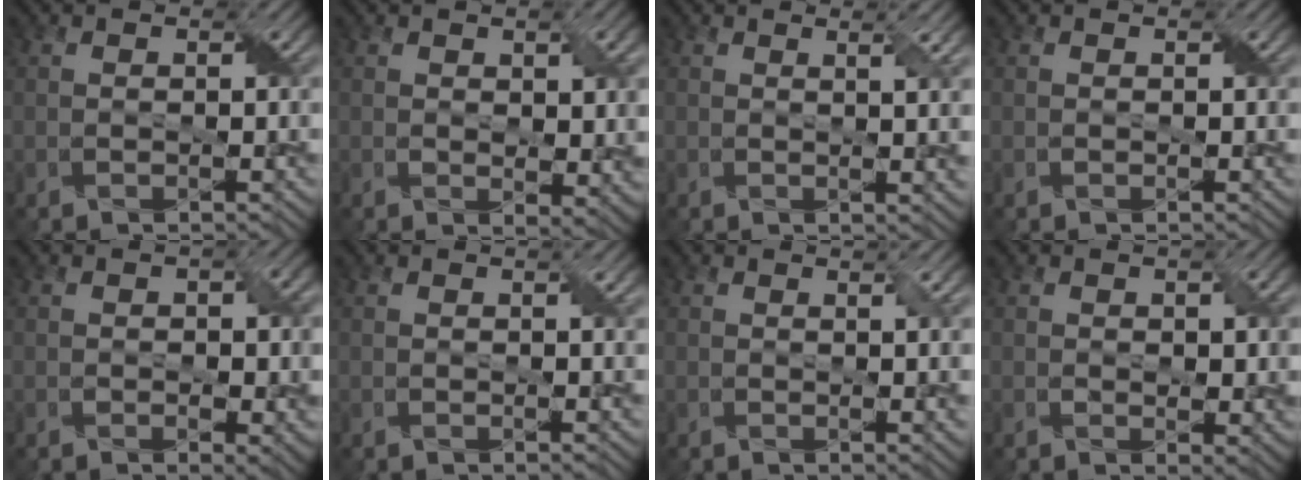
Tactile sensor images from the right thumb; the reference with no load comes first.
{"total": 4.0, "force": [1.4, 2.2, 3.1], "torque": [-0.047, -0.007, 0.030]}
{"total": 3.1, "force": [1.1, 0.5, 2.8], "torque": [-0.044, 0.004, 0.019]}
{"total": 0.0}
{"total": 3.6, "force": [-0.1, 2.0, 3.0], "torque": [-0.040, -0.005, 0.003]}
{"total": 1.1, "force": [0.5, 0.0, 1.0], "torque": [-0.016, 0.003, 0.007]}
{"total": 2.4, "force": [0.7, 0.3, 2.2], "torque": [-0.034, 0.003, 0.012]}
{"total": 2.9, "force": [0.8, 1.6, 2.4], "torque": [-0.039, -0.004, 0.018]}